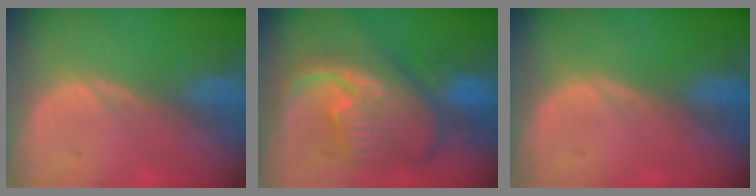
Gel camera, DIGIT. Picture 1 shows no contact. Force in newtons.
{"total": 12.2, "press": 10.5, "slide": 6.2}
{"total": 0.0}